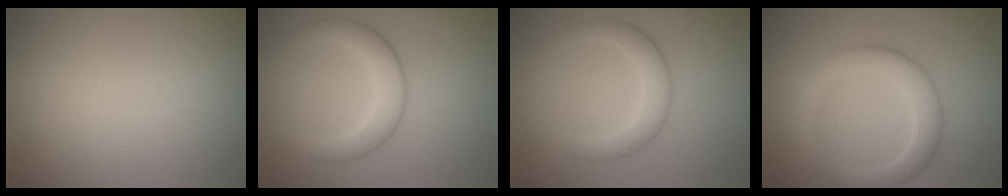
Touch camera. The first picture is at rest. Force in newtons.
{"total": 3.5, "press": 3.5, "slide": 0.1}
{"total": 3.1, "press": 3.1, "slide": 0.1}
{"total": 4.4, "press": 4.4, "slide": 0.2}